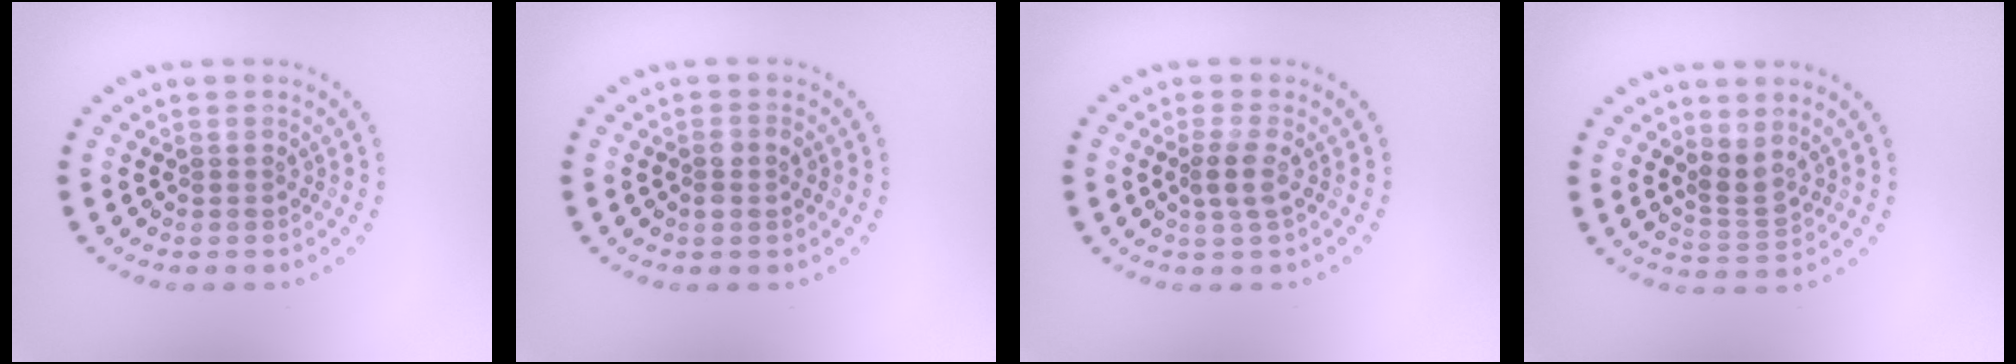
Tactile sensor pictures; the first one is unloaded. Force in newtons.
{"total": 1.5, "press": 1.5, "slide": 0.3}
{"total": 1.9, "press": 1.5, "slide": 1.1}
{"total": 2.3, "press": 1.6, "slide": 1.6}